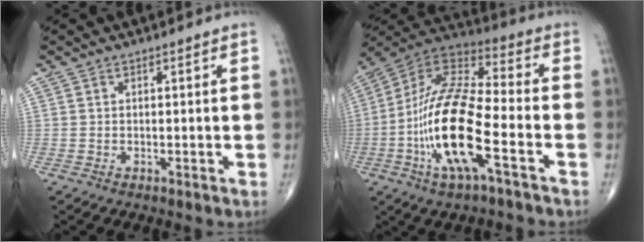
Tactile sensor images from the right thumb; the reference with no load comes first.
{"total": 20.0, "force": [-6.1, 6.2, 18.0], "torque": [-0.364, 0.033, -0.113]}